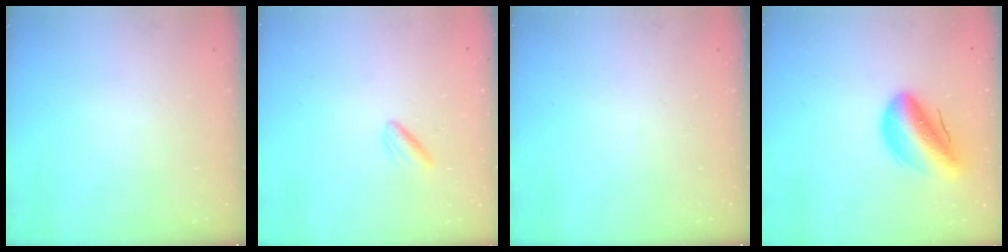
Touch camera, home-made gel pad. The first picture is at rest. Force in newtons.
{"total": 2.1, "press": 1.8, "slide": 1.1}
{"total": 0.0}
{"total": 14.1, "press": 13.5, "slide": 4.0}